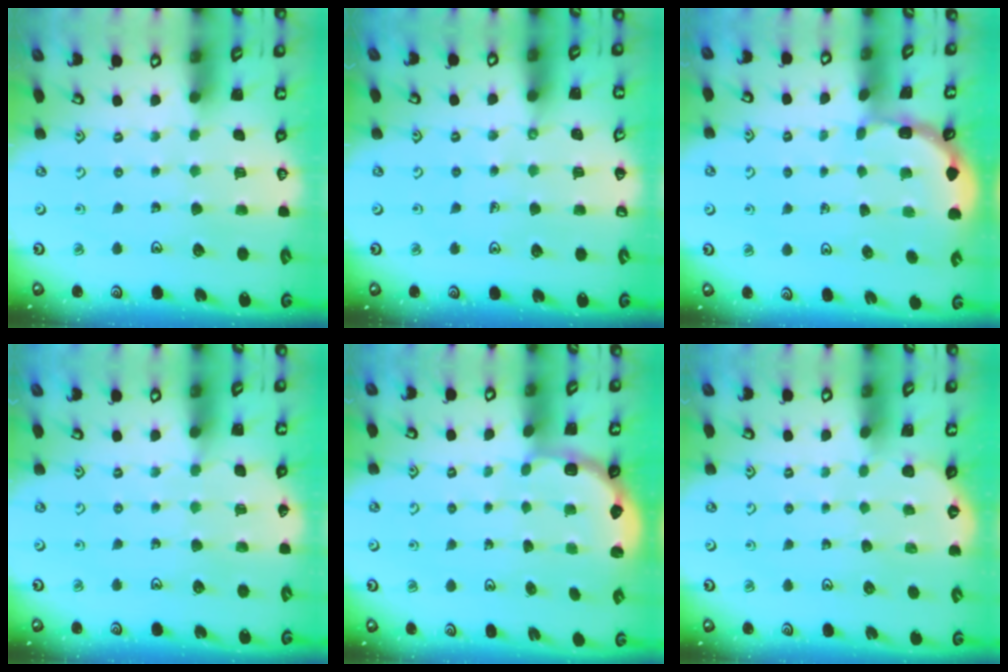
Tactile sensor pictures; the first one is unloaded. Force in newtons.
{"total": 1.3, "press": 1.2, "slide": 0.3}
{"total": 1.8, "press": 1.8, "slide": 0.2}
{"total": 6.1, "press": 6.0, "slide": 0.9}
{"total": 2.7, "press": 2.3, "slide": 1.5}
{"total": 0.0}